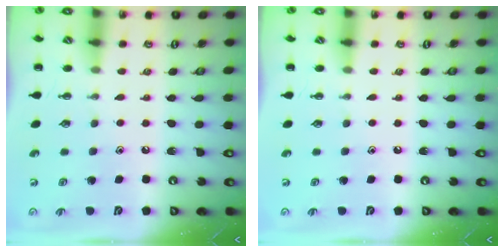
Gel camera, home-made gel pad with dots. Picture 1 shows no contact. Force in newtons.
{"total": 0.0}